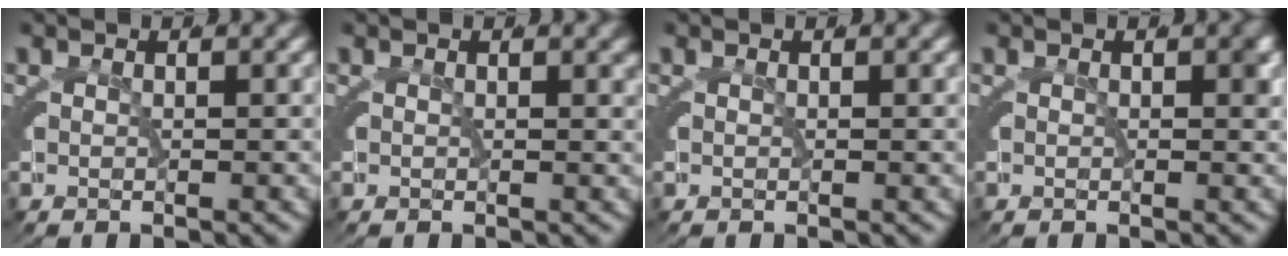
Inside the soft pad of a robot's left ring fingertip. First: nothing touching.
{"total": 0.6, "force": [0.2, 0.2, 0.5], "torque": [-0.003, -0.001, 0.003]}
{"total": 0.0}
{"total": 1.0, "force": [0.0, 0.5, 0.9], "torque": [-0.003, -0.001, -0.002]}